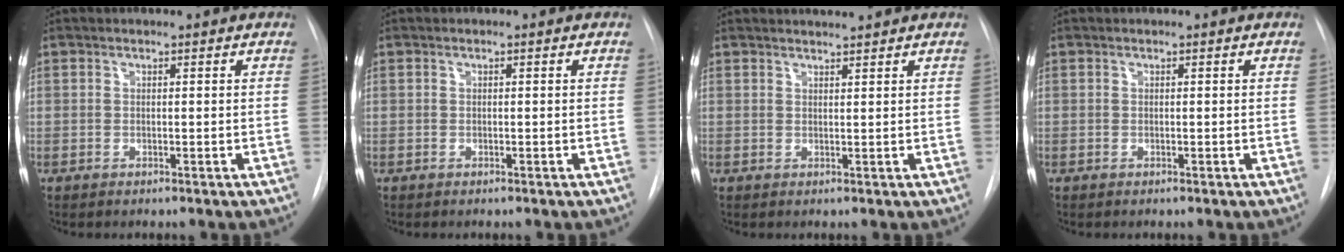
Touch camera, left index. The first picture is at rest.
{"total": 0.0}
{"total": 1.6, "force": [1.5, -0.5, 0.2], "torque": [-0.002, 0.005, 0.029]}
{"total": 0.0}